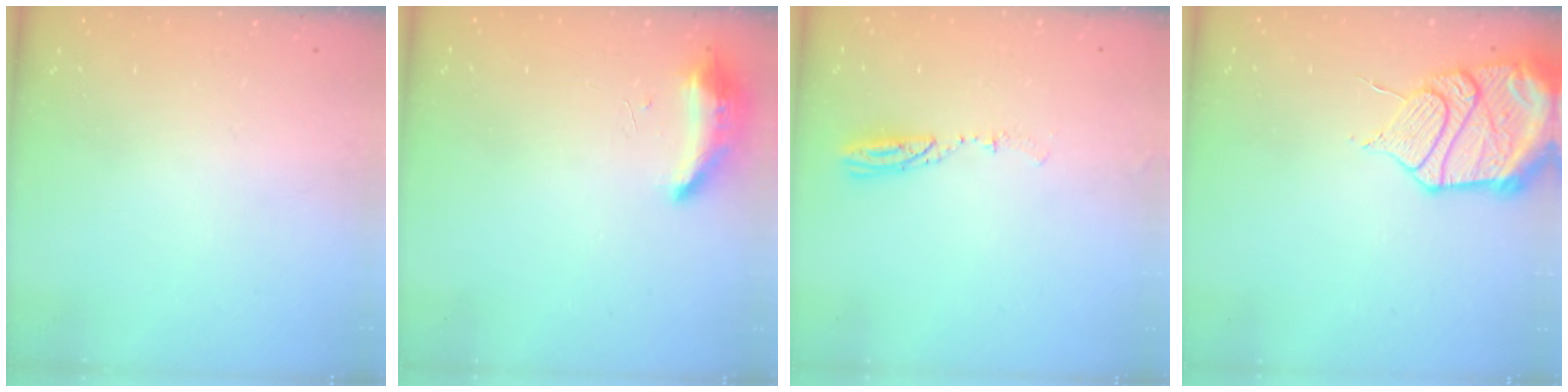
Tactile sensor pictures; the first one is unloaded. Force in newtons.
{"total": 16.8, "press": 10.1, "slide": 13.4}
{"total": 4.8, "press": 4.7, "slide": 1.0}
{"total": 16.9, "press": 16.3, "slide": 4.2}